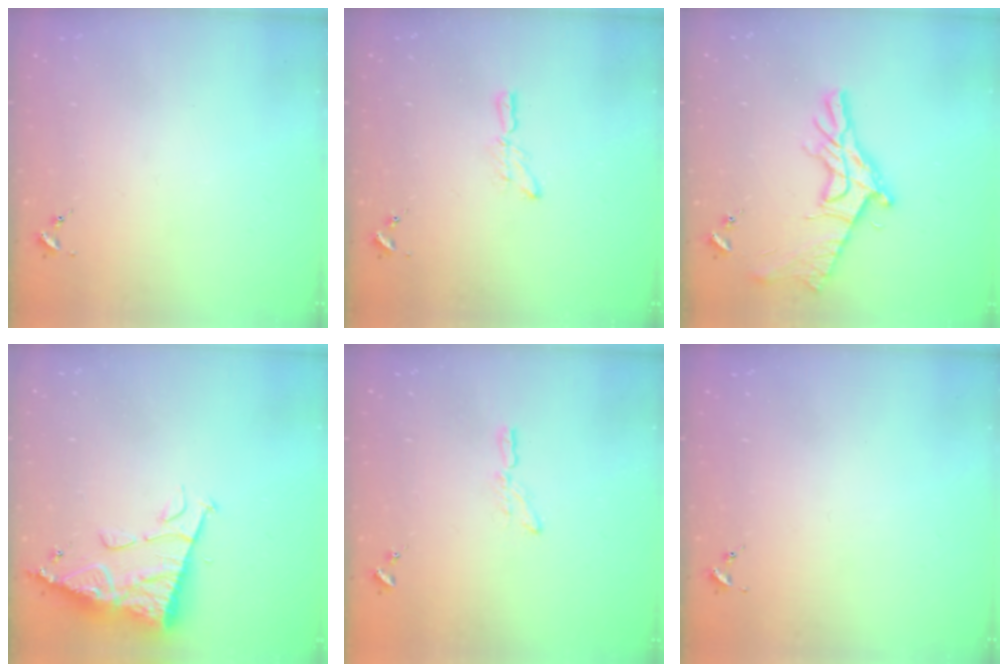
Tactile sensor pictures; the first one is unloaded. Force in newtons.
{"total": 5.2, "press": 5.1, "slide": 0.5}
{"total": 14.6, "press": 14.6, "slide": 0.4}
{"total": 11.8, "press": 11.7, "slide": 1.2}
{"total": 5.3, "press": 5.2, "slide": 0.3}
{"total": 0.0}